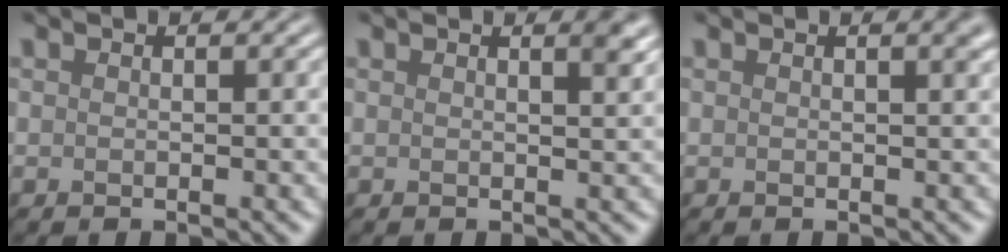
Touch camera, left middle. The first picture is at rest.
{"total": 1.7, "force": [1.0, 0.5, 1.3], "torque": [-0.007, 0.004, 0.011]}
{"total": 1.5, "force": [0.7, 0.5, 1.2], "torque": [-0.008, 0.006, 0.009]}